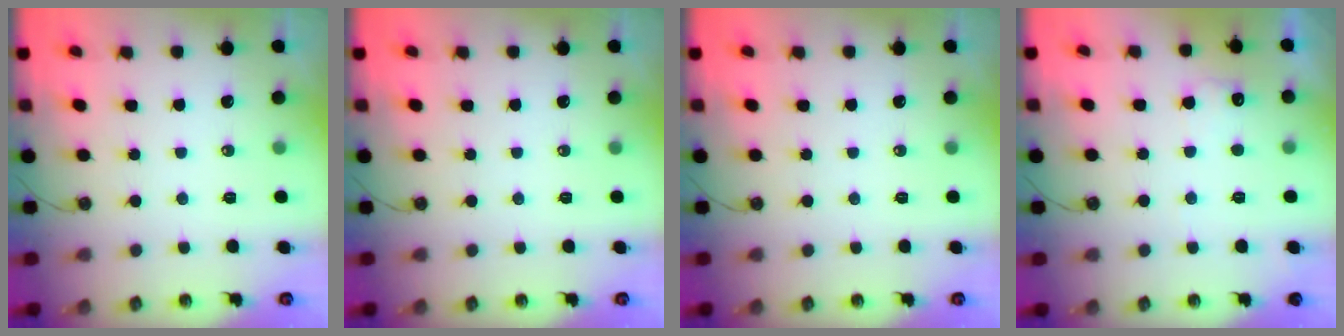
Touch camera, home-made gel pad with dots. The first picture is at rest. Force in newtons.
{"total": 0.0}
{"total": 0.0}
{"total": 6.5, "press": 6.4, "slide": 1.4}